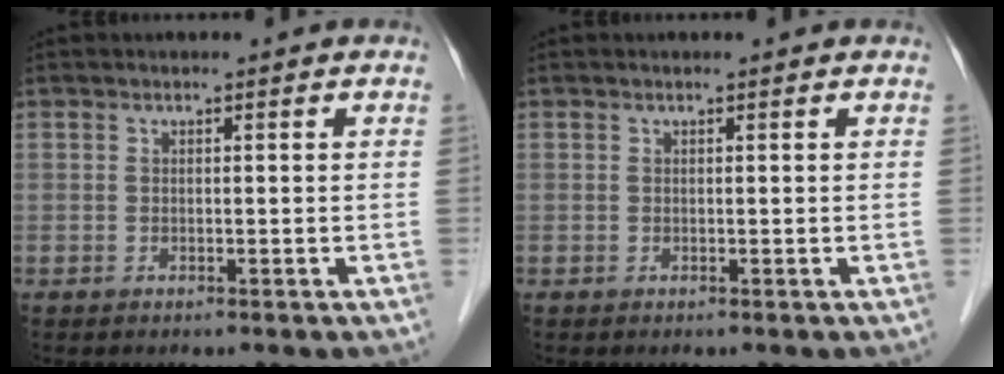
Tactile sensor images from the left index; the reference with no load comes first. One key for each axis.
{"total": 0.0}